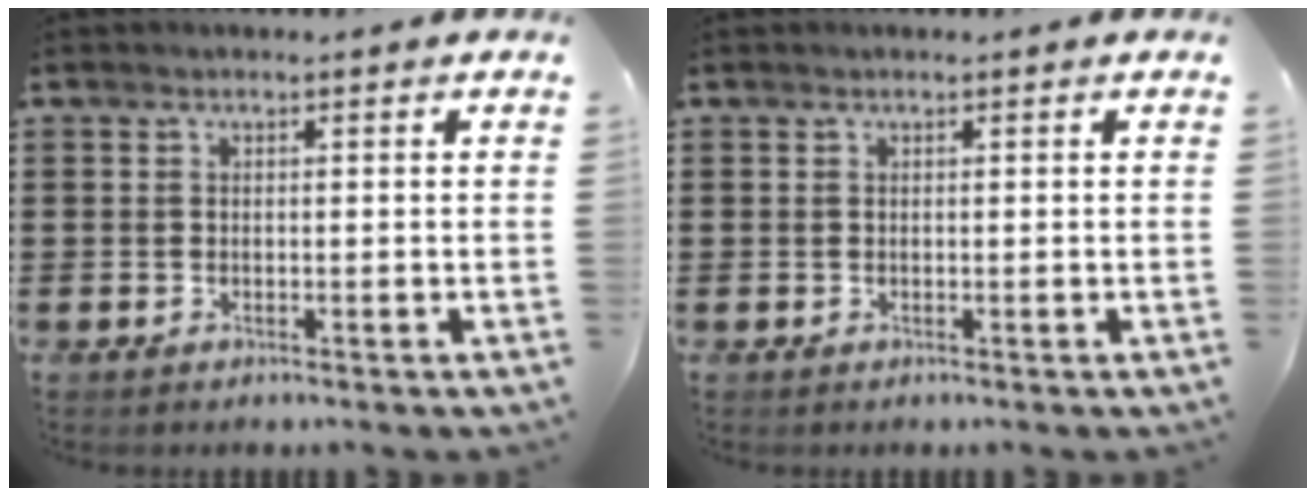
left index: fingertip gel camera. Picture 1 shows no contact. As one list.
[{"total": 0.0}]